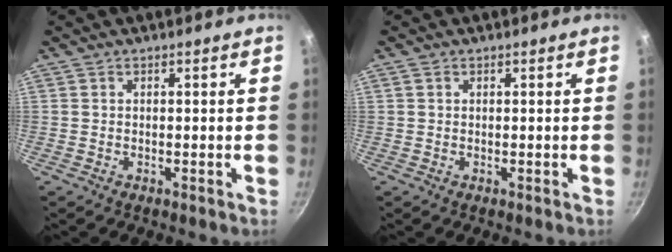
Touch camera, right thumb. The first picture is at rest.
{"total": 0.6, "force": [0.2, 0.5, 0.3], "torque": [-0.005, 0.002, 0.003]}